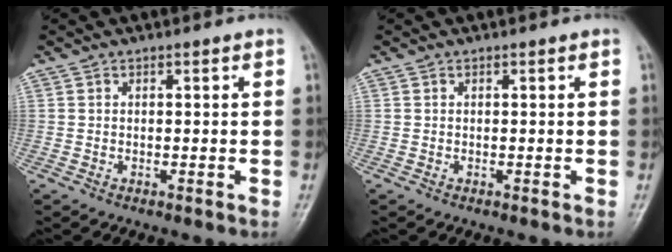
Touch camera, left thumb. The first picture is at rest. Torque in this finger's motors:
{"motor_torque": [0.01, 0.02, -0.04, -0.02, 0.00]}